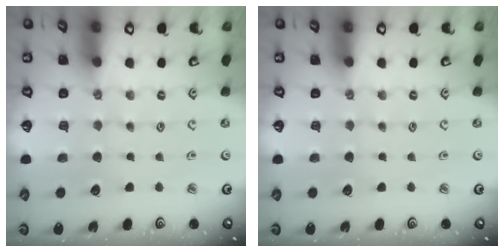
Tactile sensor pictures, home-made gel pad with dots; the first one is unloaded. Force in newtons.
{"total": 0.0}